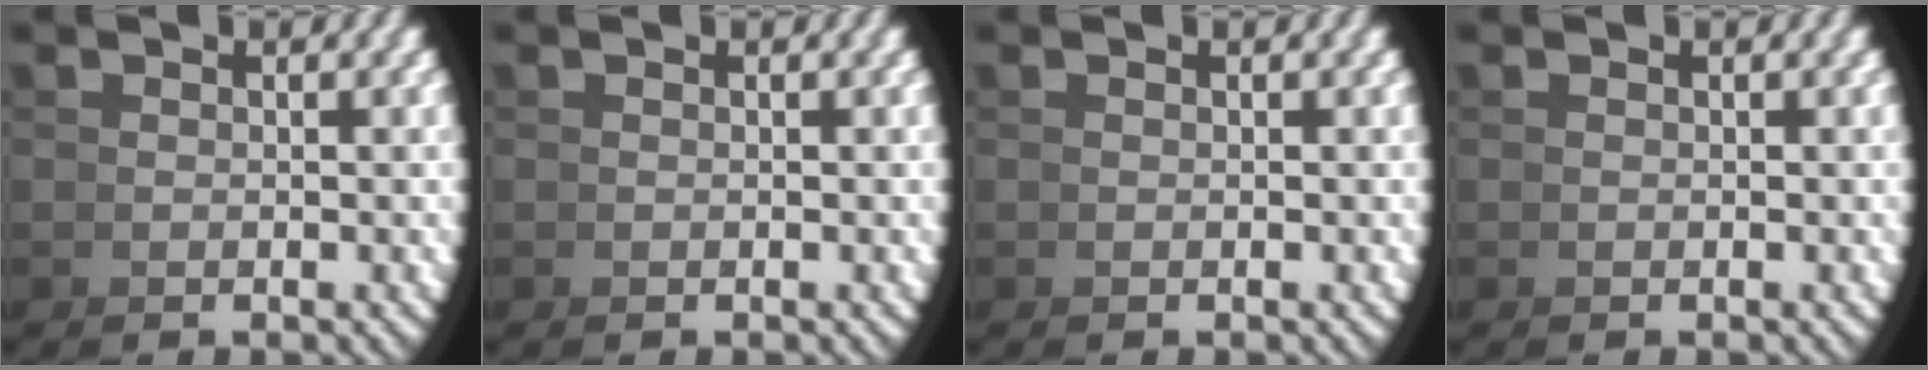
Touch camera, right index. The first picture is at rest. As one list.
[{"total": 0.0}, {"total": 0.0}, {"total": 0.0}]